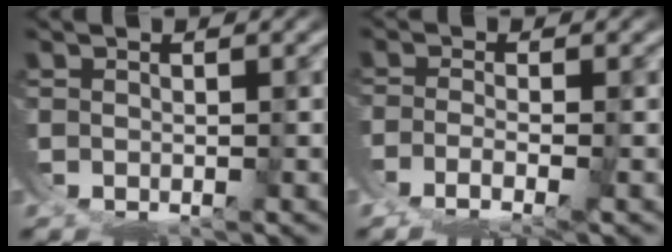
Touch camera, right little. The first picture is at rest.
{"total": 2.2, "force": [-0.9, -1.0, 1.7], "torque": [-0.036, -0.012, -0.006]}